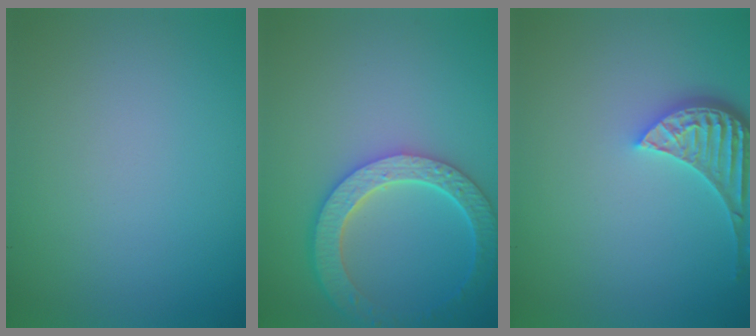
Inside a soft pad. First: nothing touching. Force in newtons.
{"total": 5.9, "press": 4.7, "slide": 3.6}
{"total": 4.0, "press": 3.4, "slide": 2.1}